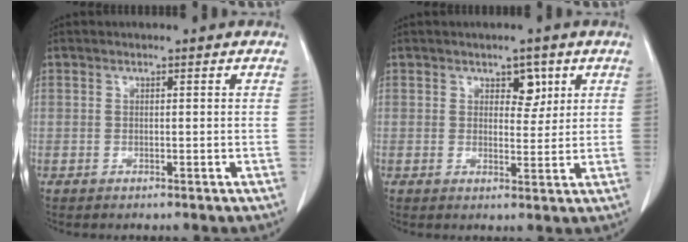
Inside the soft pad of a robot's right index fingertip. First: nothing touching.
{"total": 3.3, "force": [1.7, 2.0, 2.1], "torque": [-0.020, 0.001, 0.024]}